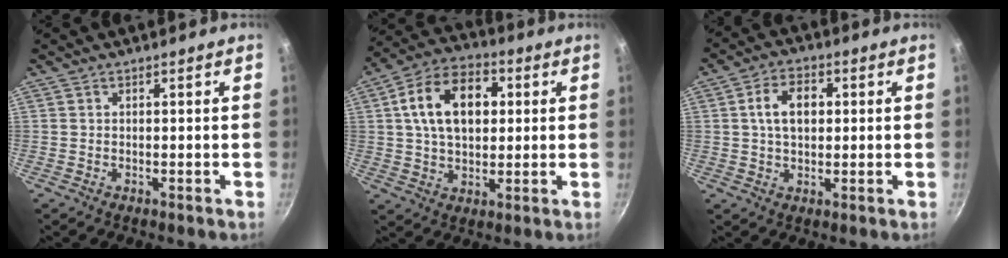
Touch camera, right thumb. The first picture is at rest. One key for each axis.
{"total": 15.3, "fx": 3.2, "fy": 10.1, "fz": 11.1, "tx": -0.160, "ty": 0.016, "tz": 0.041}
{"total": 7.8, "fx": 1.3, "fy": 5.1, "fz": 5.8, "tx": -0.080, "ty": 0.011, "tz": 0.017}